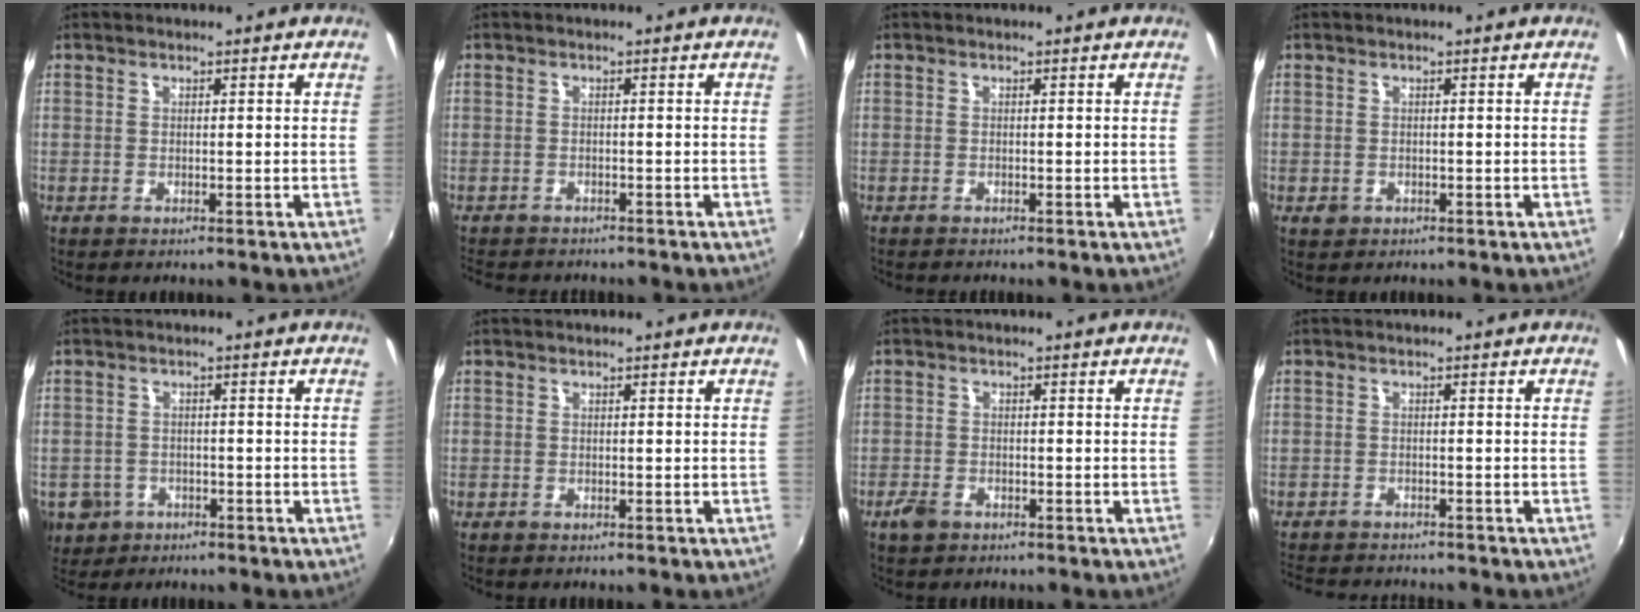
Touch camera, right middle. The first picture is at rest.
{"total": 4.8, "force": [-4.4, 1.2, 1.4], "torque": [-0.040, -0.018, -0.068]}
{"total": 0.0}
{"total": 1.4, "force": [-0.6, 1.2, 0.5], "torque": [-0.009, -0.002, -0.007]}
{"total": 7.5, "force": [-3.1, 6.2, 2.6], "torque": [-0.077, -0.008, -0.042]}
{"total": 0.0}
{"total": 2.9, "force": [-2.0, 1.7, 1.4], "torque": [-0.035, -0.005, -0.038]}
{"total": 6.6, "force": [-6.2, 1.3, 2.0], "torque": [-0.055, -0.016, -0.098]}